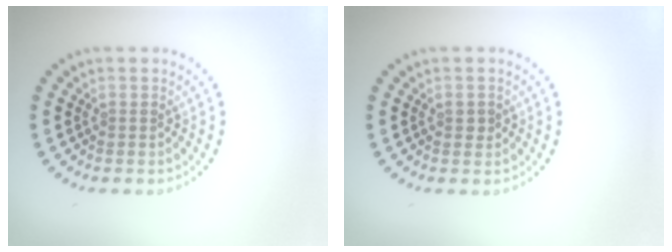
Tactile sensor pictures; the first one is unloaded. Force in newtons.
{"total": 0.9, "press": 0.9, "slide": 0.3}